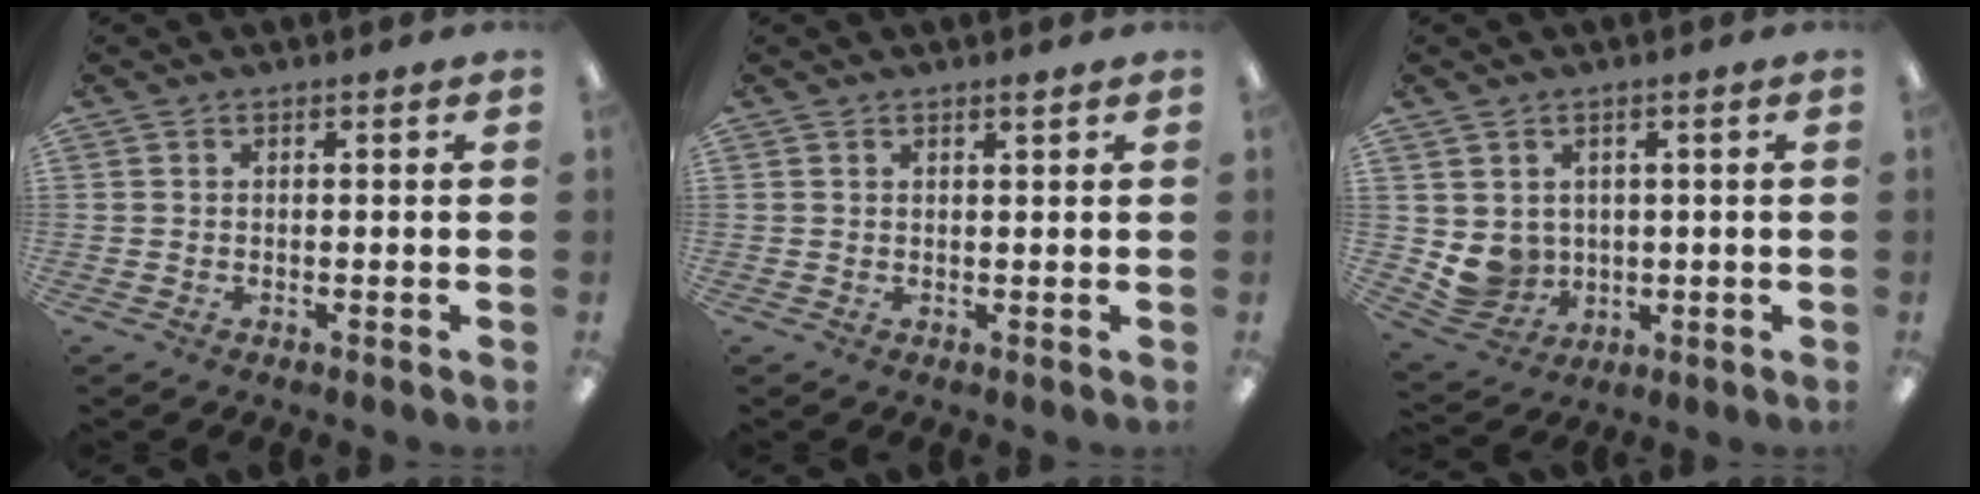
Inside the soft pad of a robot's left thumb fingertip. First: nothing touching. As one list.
[{"total": 1.3, "force": [1.1, 0.0, 0.5], "torque": [-0.011, -0.001, 0.020]}, {"total": 6.3, "force": [1.6, 6.0, 1.1], "torque": [-0.047, -0.014, 0.040]}]